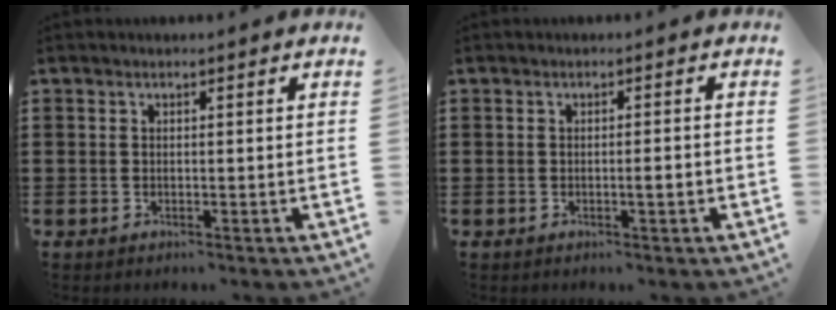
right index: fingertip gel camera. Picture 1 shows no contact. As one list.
[{"total": 1.7, "force": [-0.4, 0.1, 1.6], "torque": [-0.025, -0.002, -0.008]}]